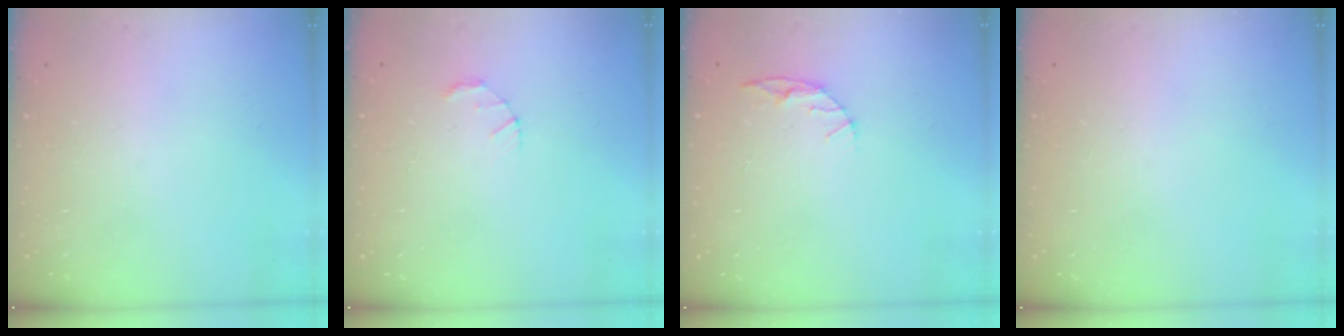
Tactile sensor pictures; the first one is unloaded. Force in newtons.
{"total": 1.5, "press": 1.5, "slide": 0.3}
{"total": 5.0, "press": 5.0, "slide": 0.4}
{"total": 0.0}